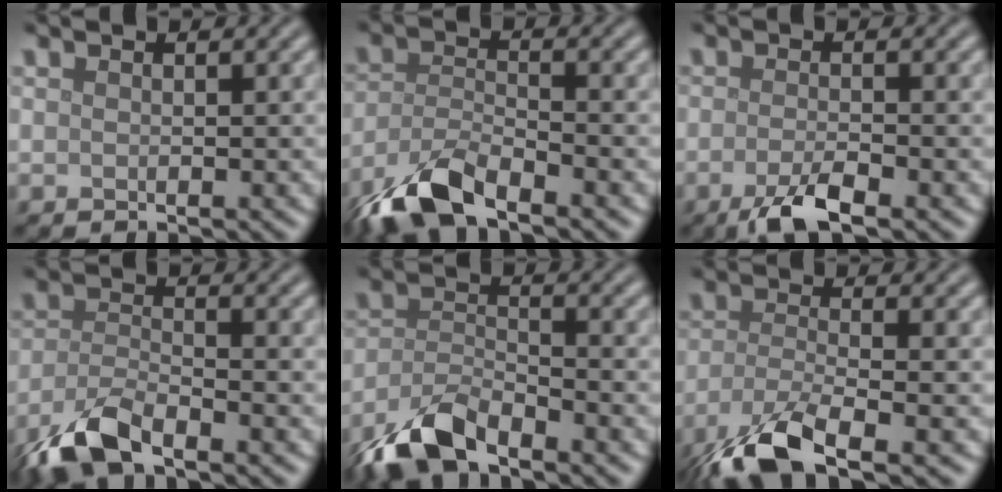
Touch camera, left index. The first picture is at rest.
{"total": 6.5, "force": [-4.8, 2.1, 3.8], "torque": [-0.077, -0.006, -0.101]}
{"total": 3.5, "force": [-2.1, 0.9, 2.8], "torque": [-0.054, -0.002, -0.045]}
{"total": 5.5, "force": [-4.0, 1.7, 3.3], "torque": [-0.073, -0.012, -0.087]}
{"total": 5.7, "force": [-4.5, 1.8, 3.0], "torque": [-0.058, -0.004, -0.097]}
{"total": 7.0, "force": [-4.4, 2.1, 5.1], "torque": [-0.105, -0.014, -0.092]}